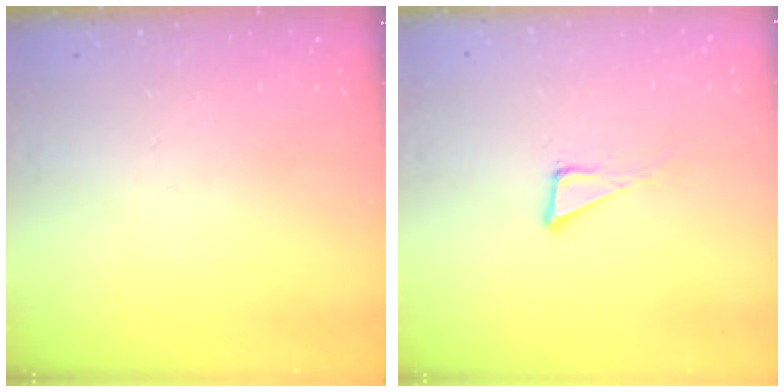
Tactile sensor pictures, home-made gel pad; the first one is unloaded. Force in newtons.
{"total": 4.3, "press": 4.3, "slide": 0.2}